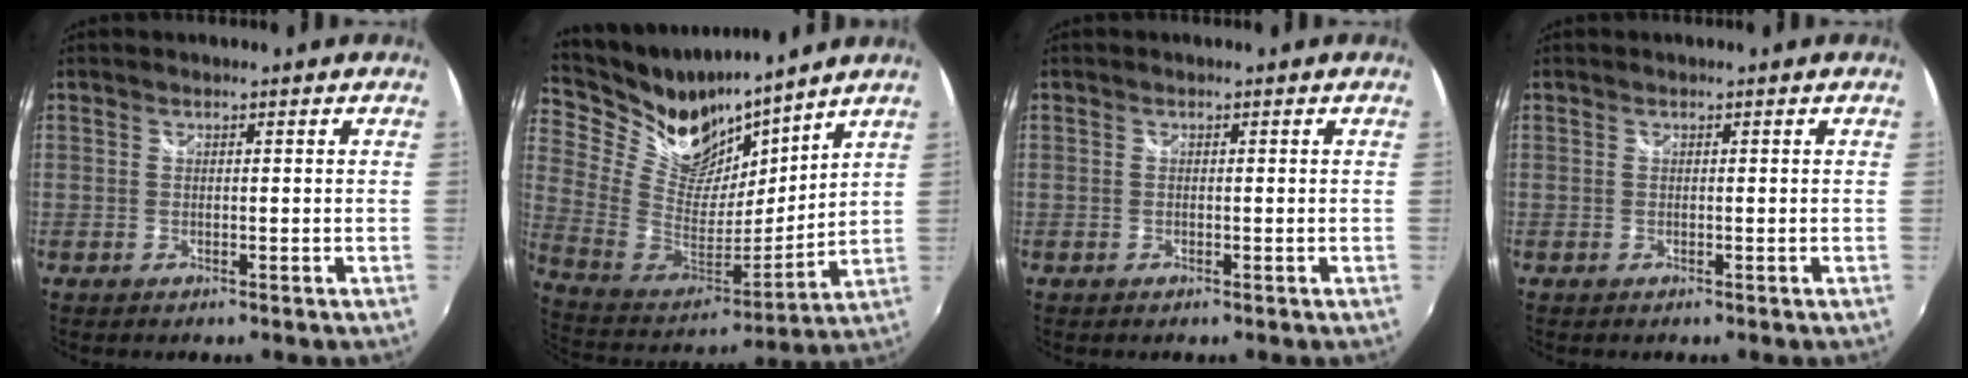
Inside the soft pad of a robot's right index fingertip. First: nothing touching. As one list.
[{"total": 18.6, "force": [15.6, 7.7, 6.7], "torque": [-0.167, -0.011, 0.292]}, {"total": 0.0}, {"total": 0.0}]